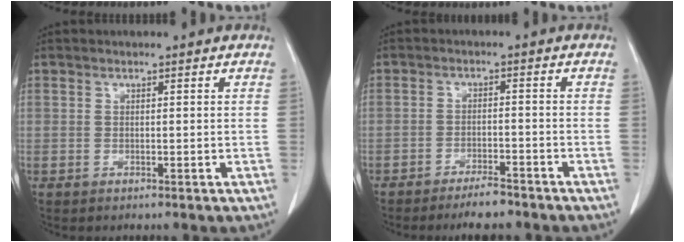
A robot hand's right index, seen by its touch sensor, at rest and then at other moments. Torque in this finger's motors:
{"motor_torque": [0.67, -0.73, 0.10, 0.04]}